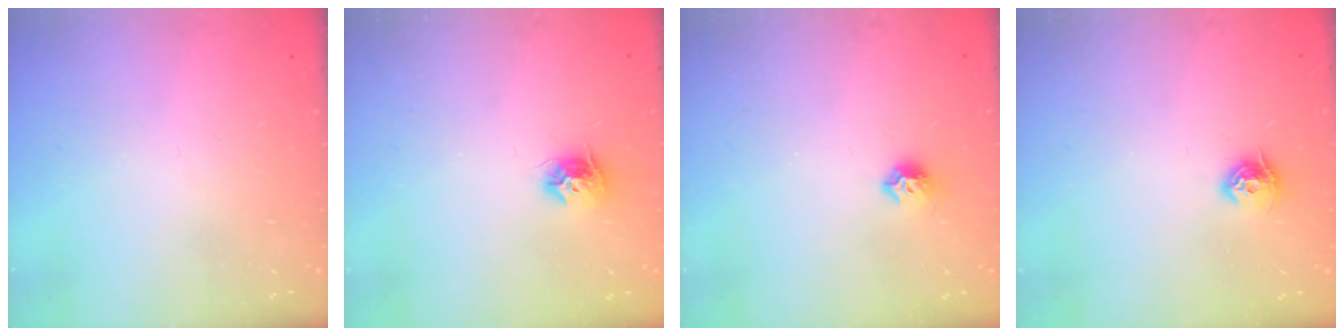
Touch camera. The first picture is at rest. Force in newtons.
{"total": 9.3, "press": 9.3, "slide": 0.2}
{"total": 7.0, "press": 6.9, "slide": 1.3}
{"total": 7.8, "press": 7.8, "slide": 0.4}